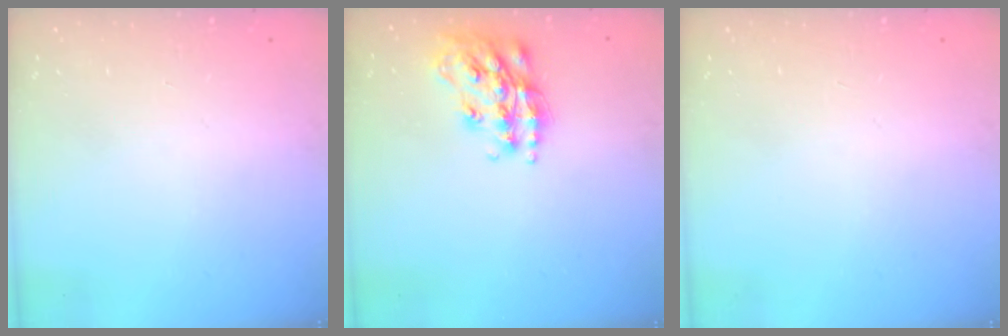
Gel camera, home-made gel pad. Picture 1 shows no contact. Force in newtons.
{"total": 18.8, "press": 18.7, "slide": 1.2}
{"total": 0.0}